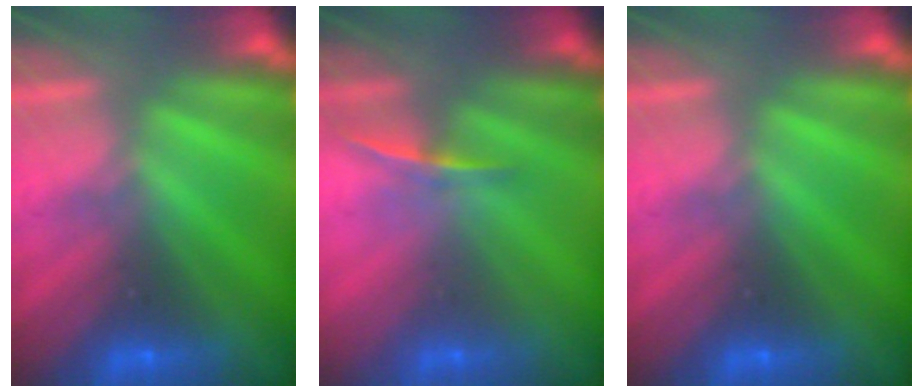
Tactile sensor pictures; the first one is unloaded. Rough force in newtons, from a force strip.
{"total": 1.1}
{"total": 0.0}